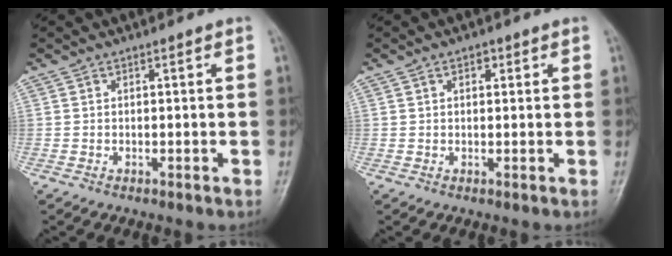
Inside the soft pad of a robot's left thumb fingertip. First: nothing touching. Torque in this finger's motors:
{"motor_torque": [0.01, 0.02, -0.37, 0.25, -0.03]}